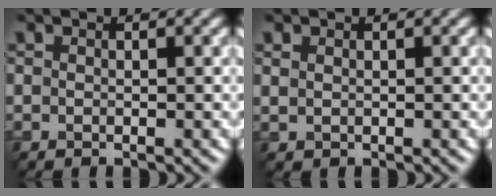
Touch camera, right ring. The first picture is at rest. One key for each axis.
{"total": 0.8, "fx": 0.4, "fy": 0.5, "fz": 0.5, "tx": -0.017, "ty": -0.002, "tz": 0.011}